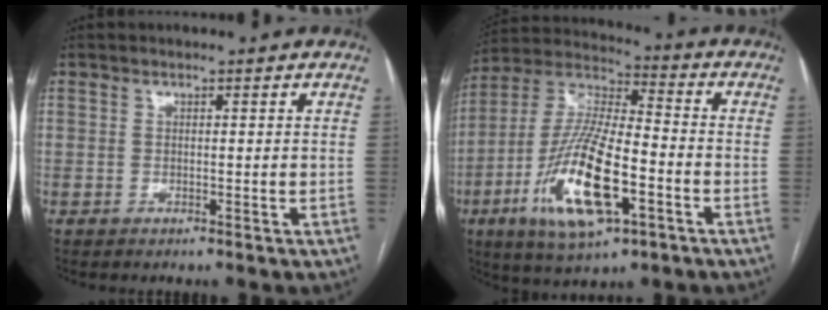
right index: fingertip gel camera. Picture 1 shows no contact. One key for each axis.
{"total": 18.4, "fx": -6.5, "fy": 5.2, "fz": 16.4, "tx": -0.344, "ty": -0.012, "tz": -0.112}